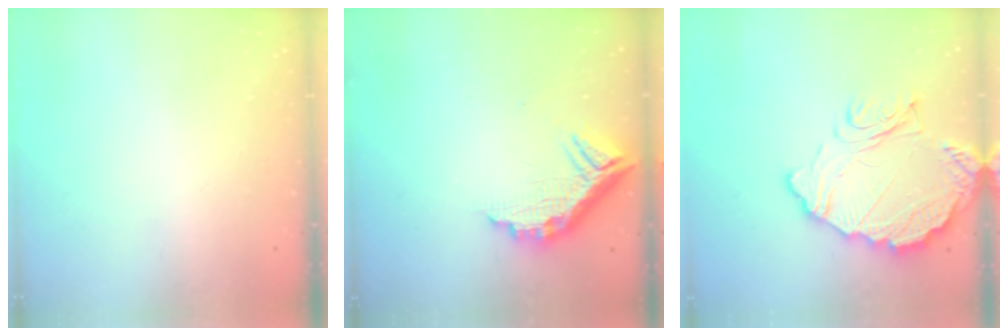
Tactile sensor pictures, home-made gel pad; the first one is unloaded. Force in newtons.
{"total": 12.6, "press": 12.6, "slide": 1.0}
{"total": 14.3, "press": 14.3, "slide": 1.1}